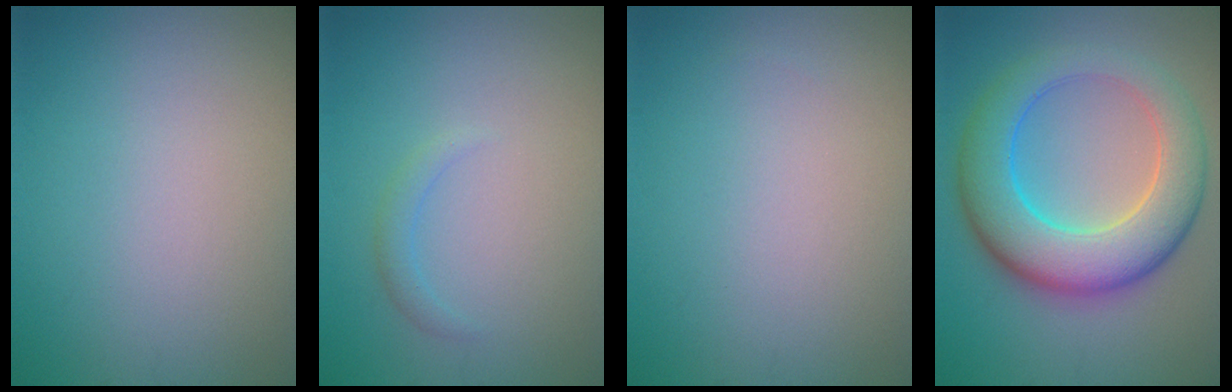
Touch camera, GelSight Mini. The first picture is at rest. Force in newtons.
{"total": 1.1, "press": 1.1, "slide": 0.1}
{"total": 0.0}
{"total": 8.9, "press": 8.9, "slide": 0.1}